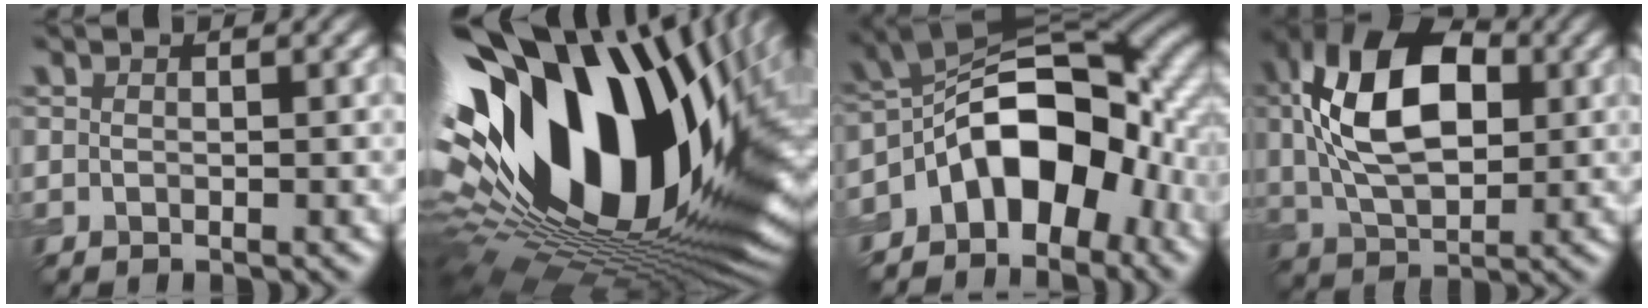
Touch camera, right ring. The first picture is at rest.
{"total": 19.9, "force": [5.5, 10.9, 15.7], "torque": [-0.273, -0.005, 0.089]}
{"total": 10.6, "force": [-4.4, 6.0, 7.6], "torque": [-0.098, 0.020, -0.086]}
{"total": 11.7, "force": [2.7, 7.2, 8.9], "torque": [-0.173, 0.016, 0.049]}